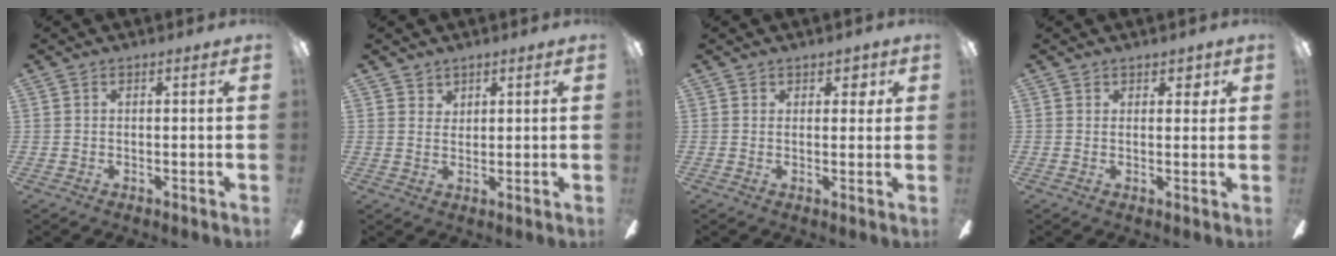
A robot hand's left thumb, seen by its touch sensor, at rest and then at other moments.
{"total": 2.0, "force": [1.8, 1.0, 0.0], "torque": [0.006, -0.007, 0.033]}
{"total": 2.7, "force": [1.4, 1.5, 1.8], "torque": [-0.012, -0.005, 0.019]}
{"total": 2.2, "force": [1.3, 1.0, 1.4], "torque": [-0.013, -0.003, 0.019]}